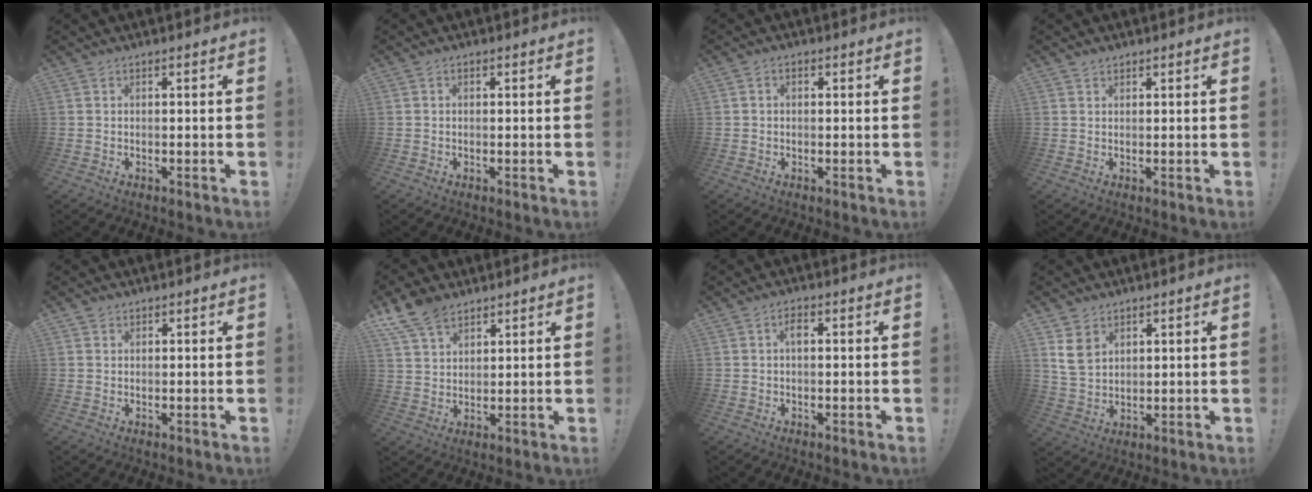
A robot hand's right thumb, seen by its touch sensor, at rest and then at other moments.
{"total": 0.5, "force": [0.0, 0.4, 0.3], "torque": [-0.011, 0.004, 0.000]}
{"total": 1.4, "force": [-0.2, 1.1, 0.9], "torque": [-0.020, 0.008, -0.003]}
{"total": 1.1, "force": [0.9, 0.6, 0.3], "torque": [-0.004, -0.002, 0.018]}
{"total": 1.1, "force": [0.7, 0.8, 0.1], "torque": [-0.001, 0.000, 0.014]}
{"total": 9.3, "force": [6.7, 5.2, 3.8], "torque": [-0.075, -0.030, 0.134]}
{"total": 2.2, "force": [0.2, 1.1, 1.9], "torque": [-0.037, 0.009, 0.001]}
{"total": 7.5, "force": [4.2, 5.4, 2.9], "torque": [-0.047, -0.014, 0.085]}